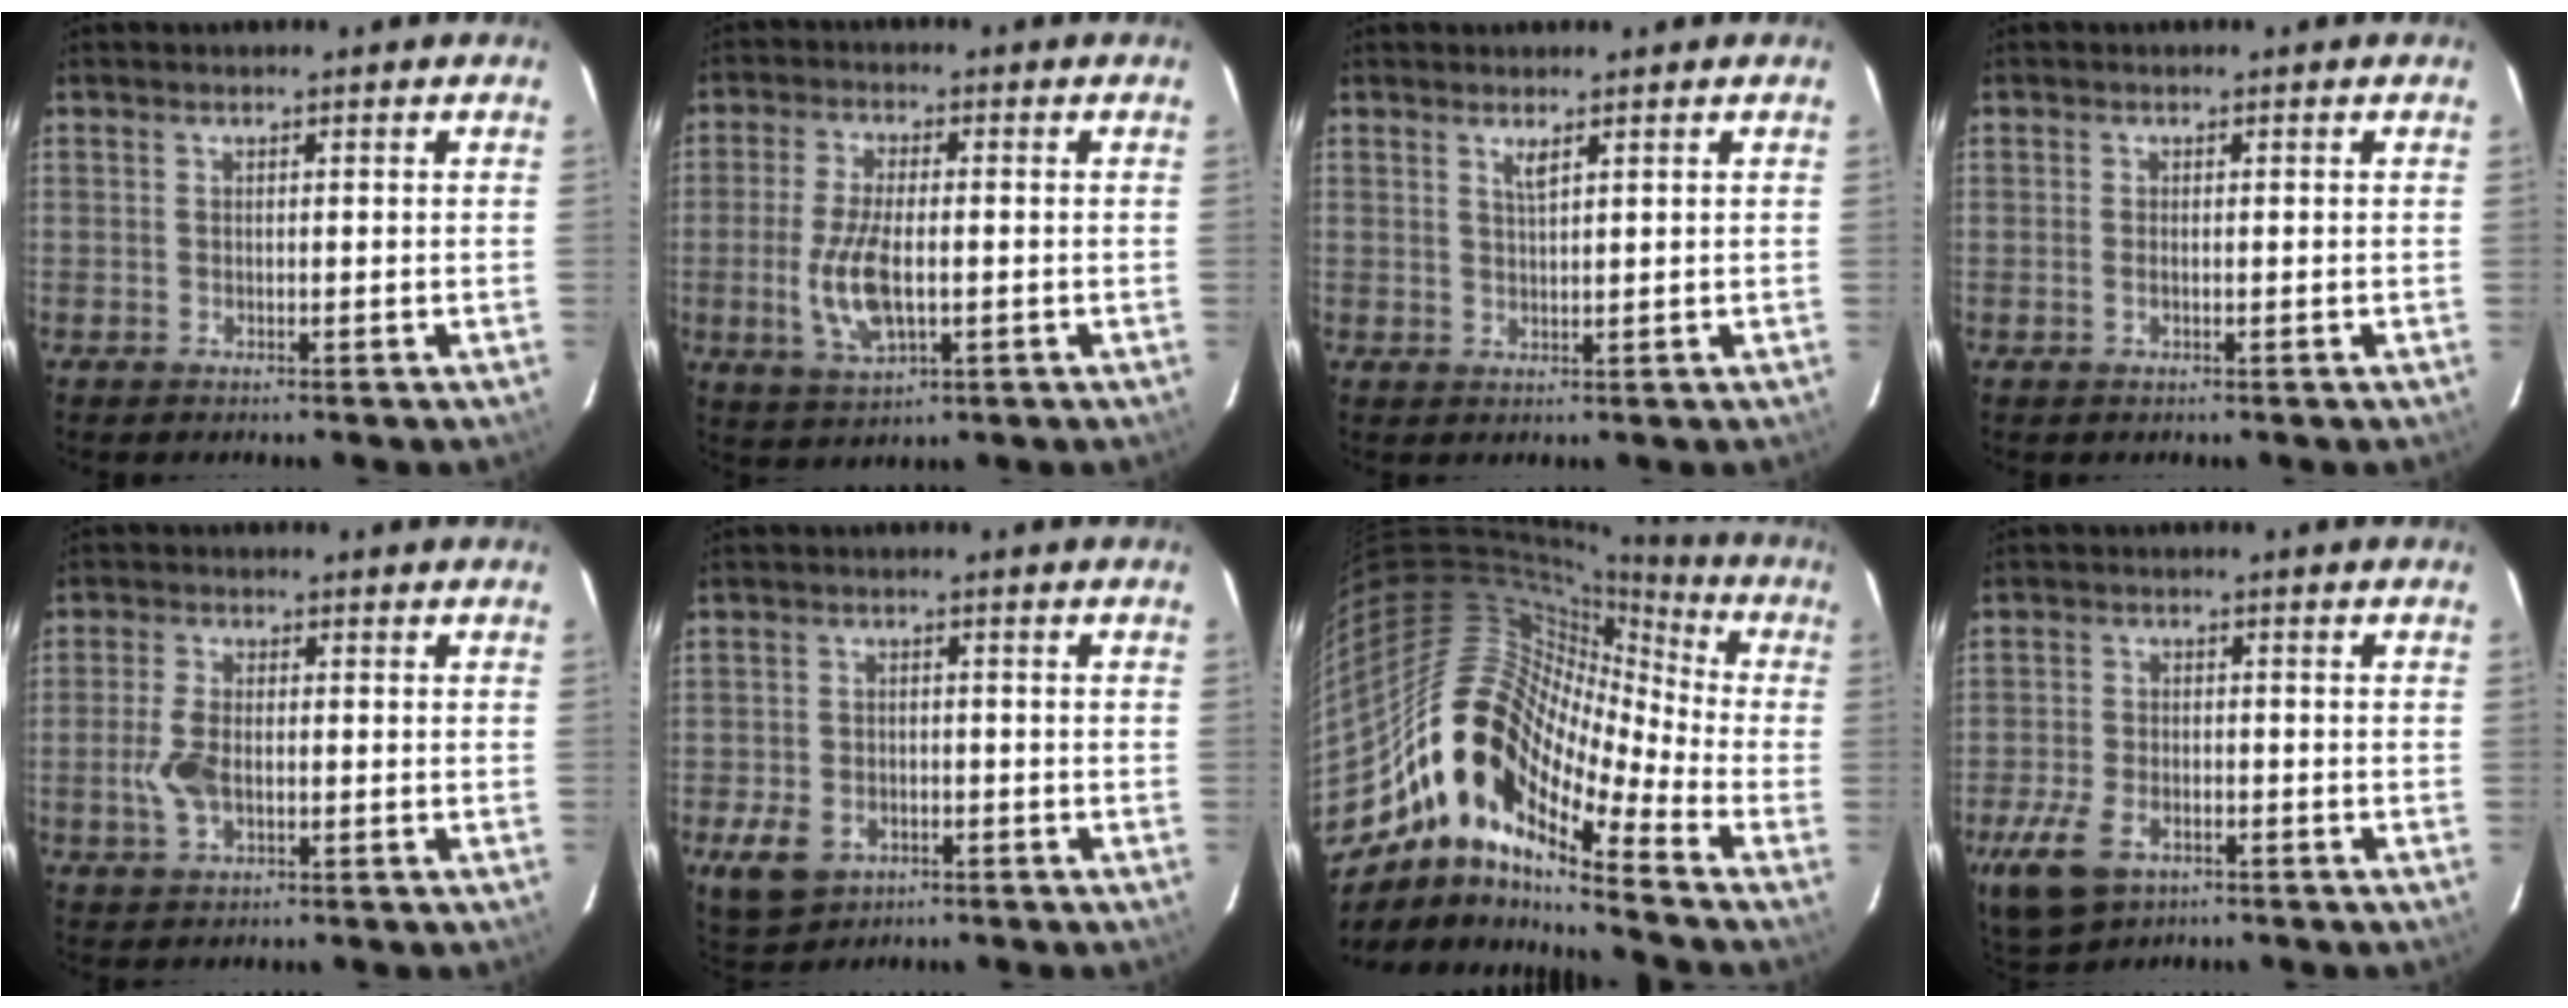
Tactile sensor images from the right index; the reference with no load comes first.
{"total": 9.9, "force": [-1.7, 4.0, 8.8], "torque": [-0.186, -0.009, -0.030]}
{"total": 1.8, "force": [1.1, 0.2, 1.3], "torque": [-0.024, -0.001, 0.019]}
{"total": 1.0, "force": [-0.2, 0.3, 0.9], "torque": [-0.020, 0.000, -0.005]}
{"total": 5.8, "force": [-1.1, 3.2, 4.7], "torque": [-0.106, 0.000, -0.020]}
{"total": 8.1, "force": [-3.8, 5.9, 4.0], "torque": [-0.106, -0.004, -0.057]}
{"total": 15.9, "force": [-9.5, 6.0, 11.2], "torque": [-0.169, 0.000, -0.195]}
{"total": 10.8, "force": [-5.9, 6.4, 6.3], "torque": [-0.161, -0.018, -0.102]}